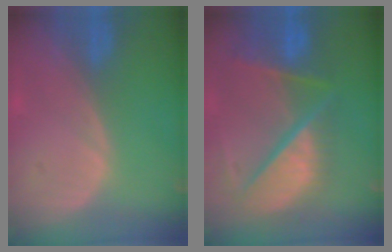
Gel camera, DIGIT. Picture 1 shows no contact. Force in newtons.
{"total": 11.7, "press": 9.8, "slide": 6.5}